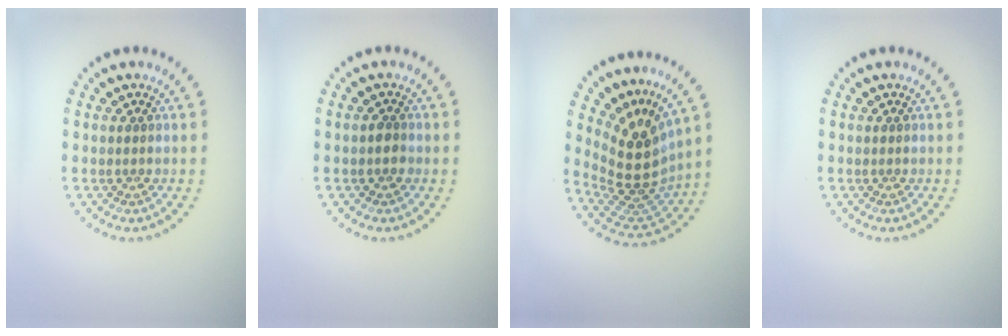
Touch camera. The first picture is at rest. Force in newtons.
{"total": 1.1, "press": 1.1, "slide": 0.4}
{"total": 5.1, "press": 3.6, "slide": 3.6}
{"total": 0.0}